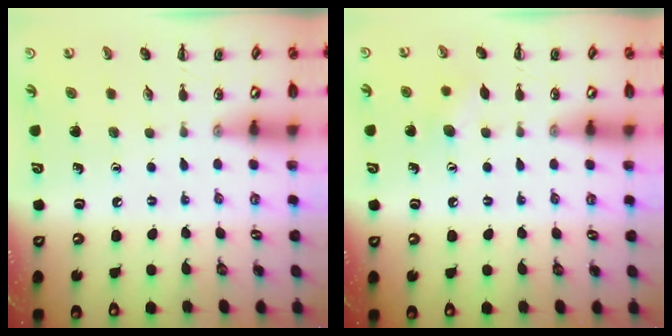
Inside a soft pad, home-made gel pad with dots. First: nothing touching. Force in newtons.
{"total": 6.8, "press": 6.7, "slide": 1.3}